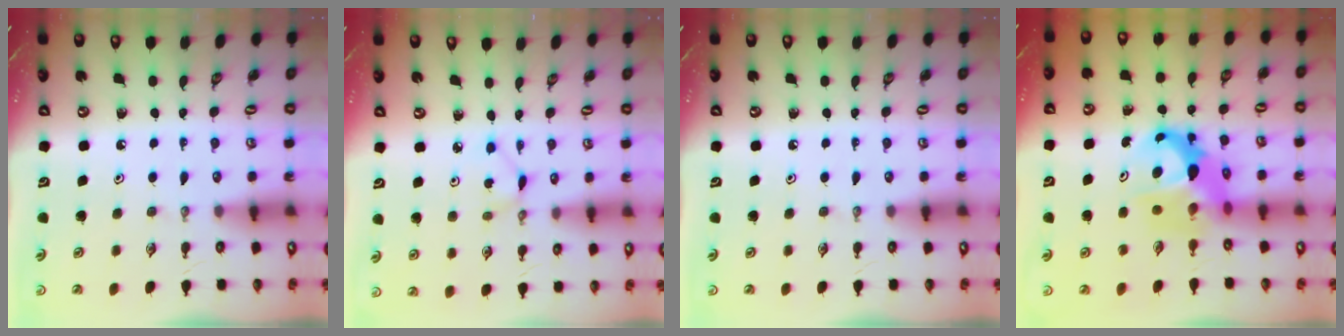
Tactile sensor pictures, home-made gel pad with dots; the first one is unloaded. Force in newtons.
{"total": 1.5, "press": 1.5, "slide": 0.2}
{"total": 0.0}
{"total": 7.6, "press": 7.6, "slide": 0.6}